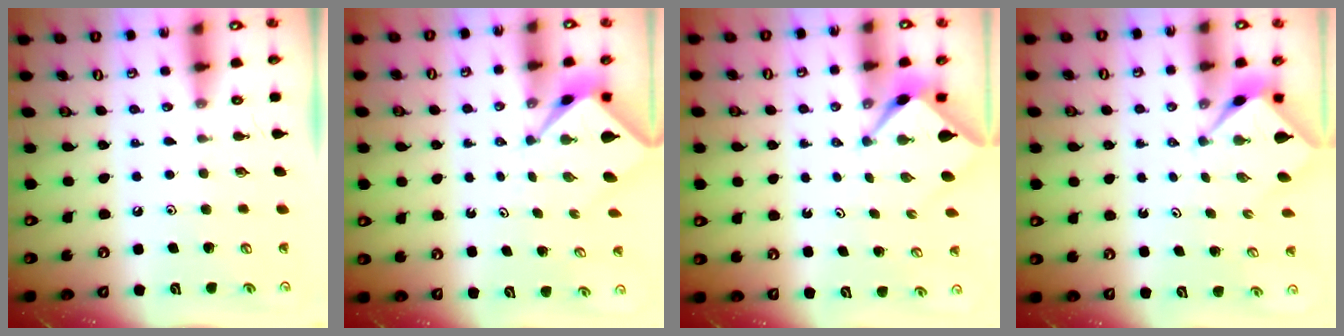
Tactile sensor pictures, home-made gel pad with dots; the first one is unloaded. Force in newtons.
{"total": 2.2, "press": 2.2, "slide": 0.3}
{"total": 2.5, "press": 2.5, "slide": 0.2}
{"total": 2.6, "press": 2.6, "slide": 0.2}